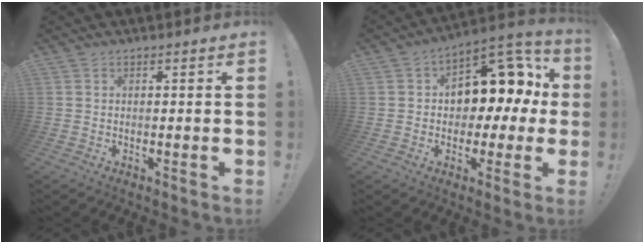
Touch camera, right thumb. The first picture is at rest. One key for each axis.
{"total": 10.9, "fx": 3.0, "fy": 7.6, "fz": 7.3, "tx": -0.092, "ty": -0.029, "tz": 0.052}